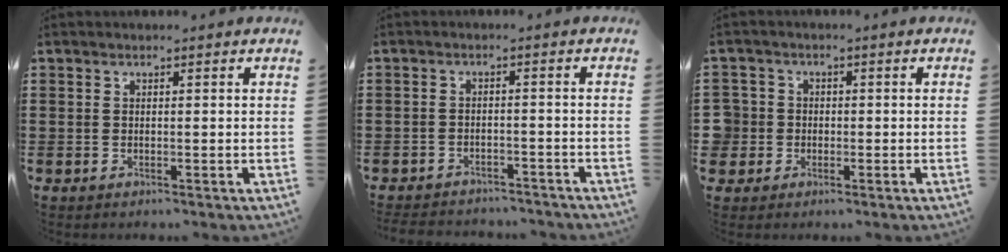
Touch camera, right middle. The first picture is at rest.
{"total": 2.8, "force": [-2.8, 0.3, -0.1], "torque": [-0.006, -0.004, -0.059]}
{"total": 3.9, "force": [-0.5, 3.8, 0.5], "torque": [-0.042, 0.004, -0.020]}